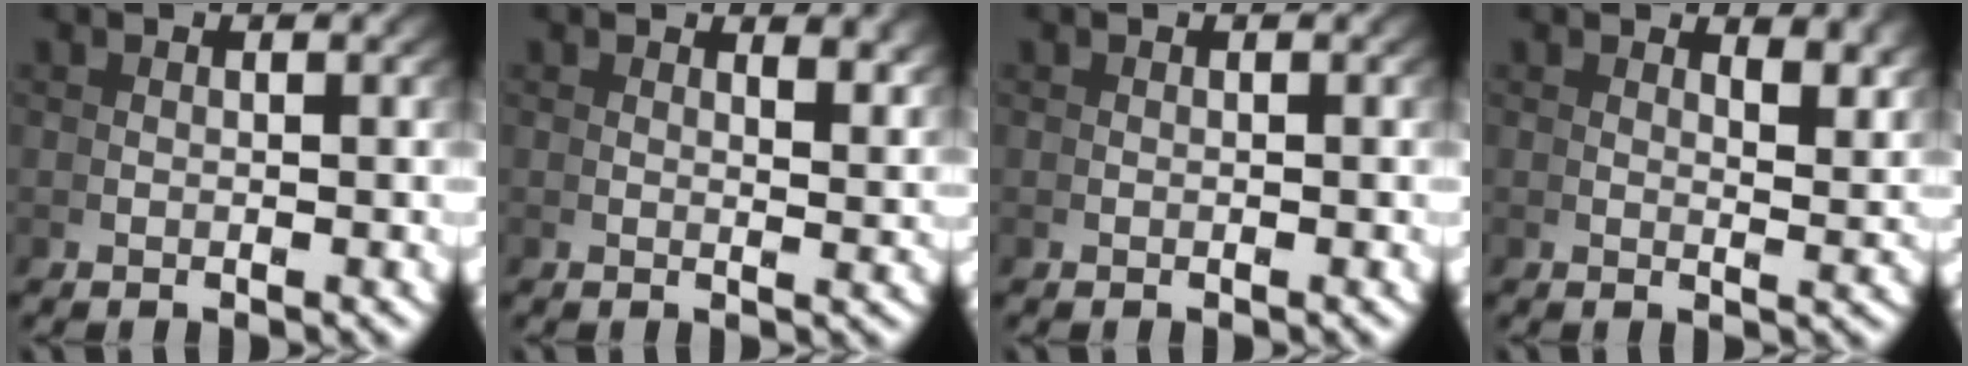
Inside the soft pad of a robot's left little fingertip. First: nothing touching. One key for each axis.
{"total": 1.7, "fx": 1.5, "fy": 0.0, "fz": 0.9, "tx": -0.012, "ty": -0.010, "tz": 0.028}
{"total": 0.0}
{"total": 2.5, "fx": 2.0, "fy": 0.1, "fz": 1.5, "tx": -0.018, "ty": -0.013, "tz": 0.038}